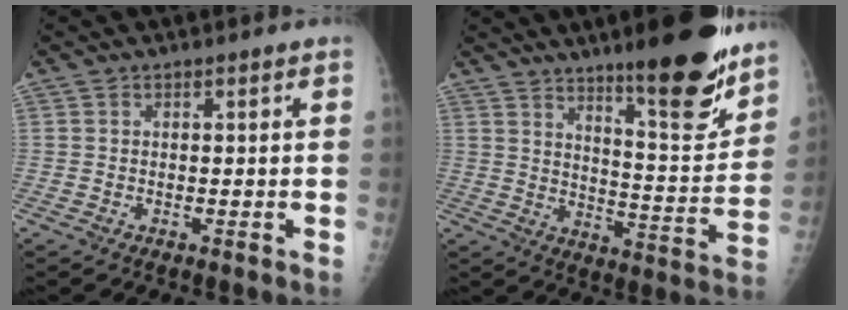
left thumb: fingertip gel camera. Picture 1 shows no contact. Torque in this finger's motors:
{"motor_torque": [2.59, 0.74, 1.12, -1.11, 0.12]}